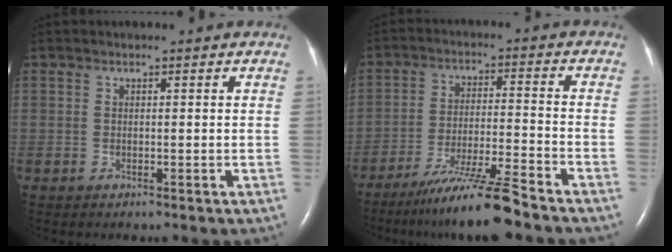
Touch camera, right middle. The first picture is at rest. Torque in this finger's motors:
{"motor_torque": [1.11, -1.03, 0.45, 0.14]}